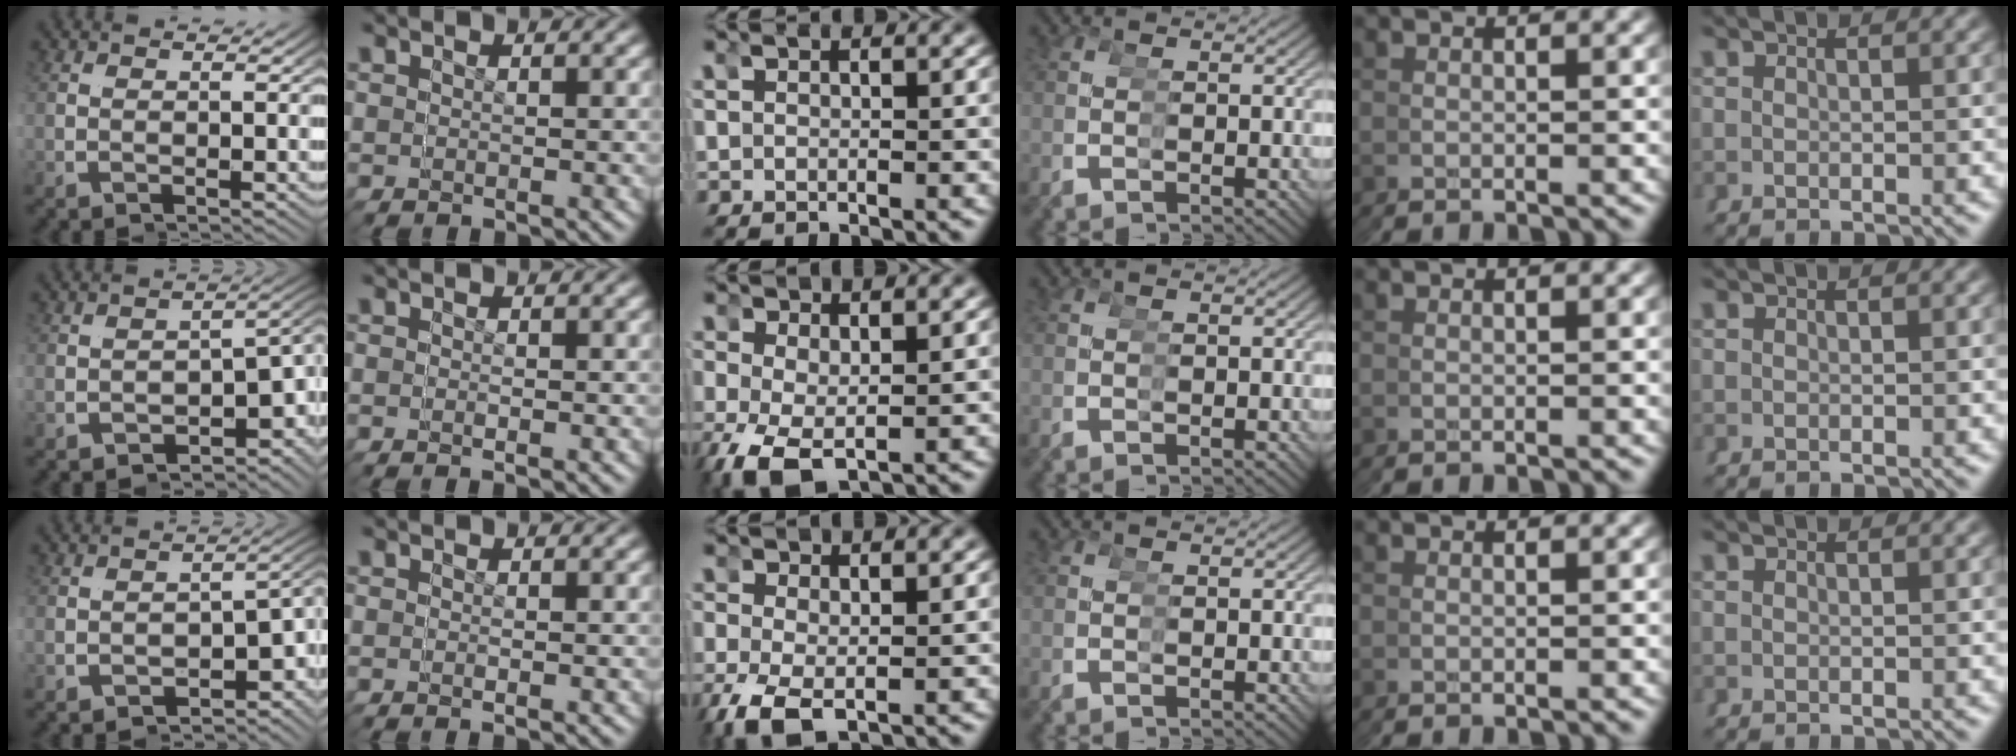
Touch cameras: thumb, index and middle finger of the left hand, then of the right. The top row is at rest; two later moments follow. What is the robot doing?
{"motion": "grasp_and_lifting", "object": "tape"}